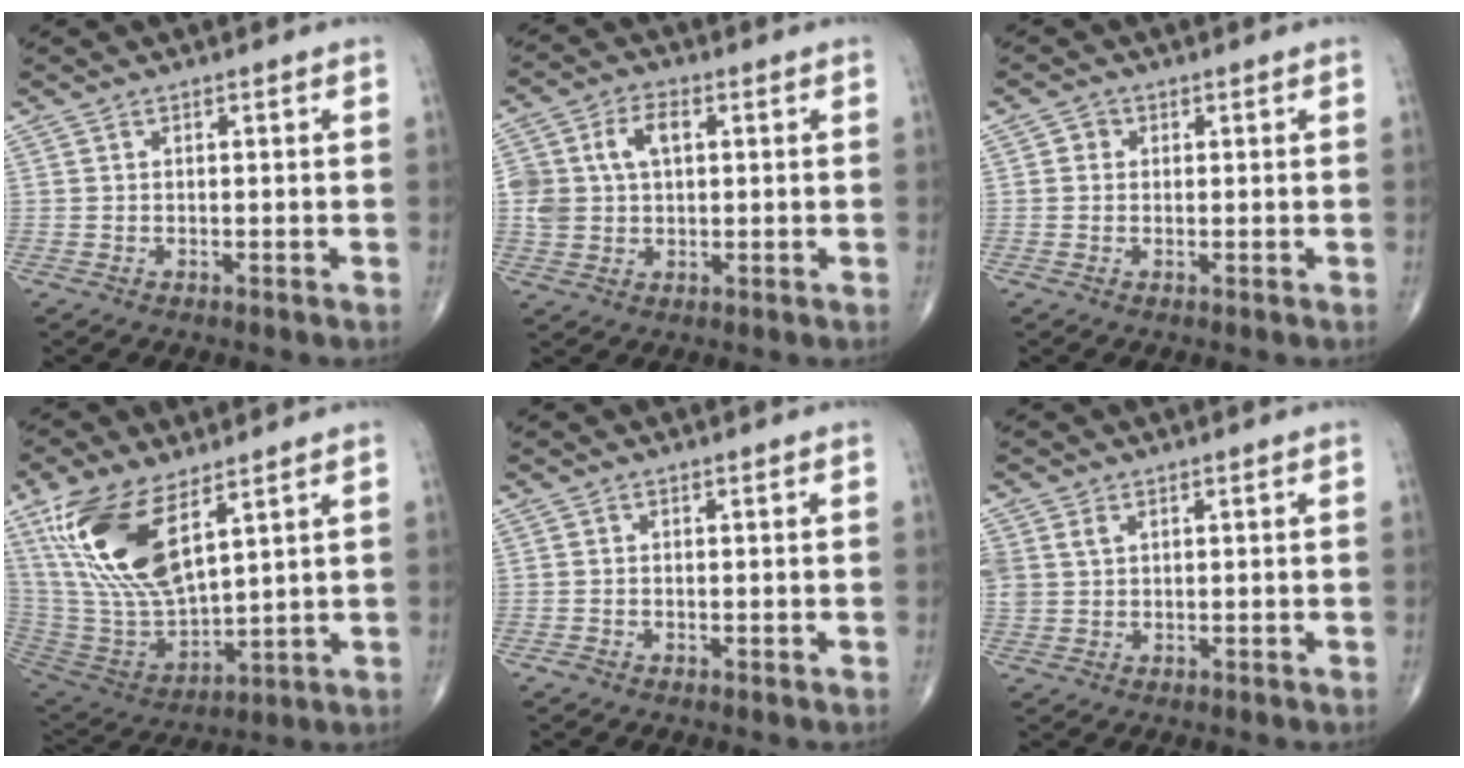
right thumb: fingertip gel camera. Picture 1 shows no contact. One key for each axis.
{"total": 8.6, "fx": 1.7, "fy": 5.7, "fz": 6.2, "tx": -0.111, "ty": 0.014, "tz": 0.034}
{"total": 1.7, "fx": 0.3, "fy": 1.6, "fz": 0.6, "tx": 0.000, "ty": 0.002, "tz": 0.000}
{"total": 19.6, "fx": 9.4, "fy": 8.0, "fz": 15.2, "tx": -0.310, "ty": -0.041, "tz": 0.197}
{"total": 0.6, "fx": -0.3, "fy": 0.5, "fz": 0.3, "tx": -0.007, "ty": -0.001, "tz": -0.010}
{"total": 3.8, "fx": 1.4, "fy": 2.7, "fz": 2.2, "tx": -0.052, "ty": 0.005, "tz": 0.036}